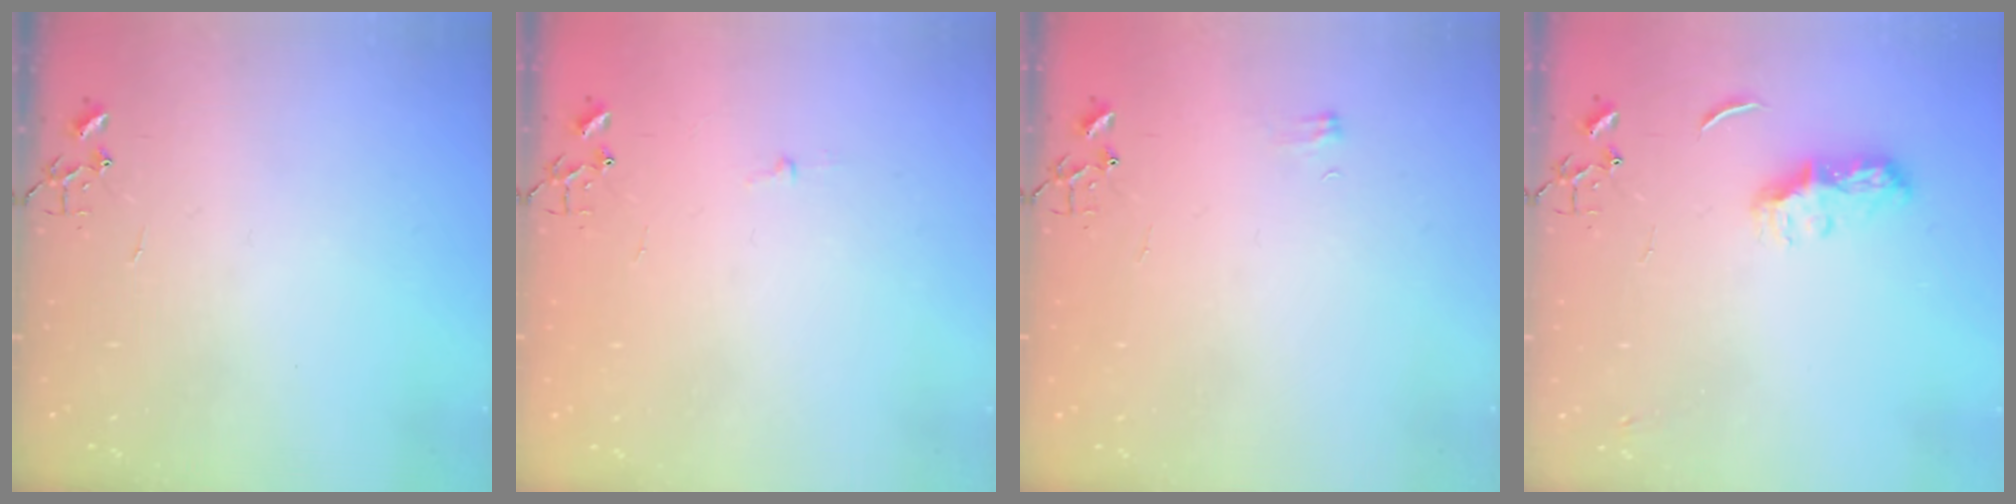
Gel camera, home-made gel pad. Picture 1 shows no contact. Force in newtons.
{"total": 2.7, "press": 2.7, "slide": 0.3}
{"total": 4.7, "press": 4.7, "slide": 0.5}
{"total": 8.1, "press": 8.1, "slide": 0.6}